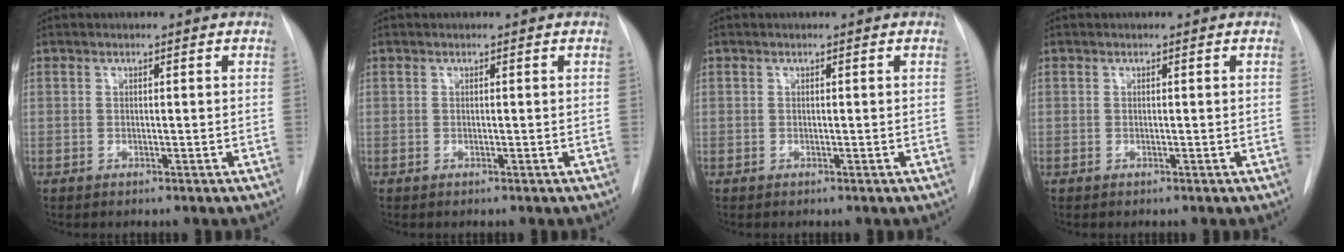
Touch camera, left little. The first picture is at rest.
{"total": 0.0}
{"total": 0.0}
{"total": 0.0}